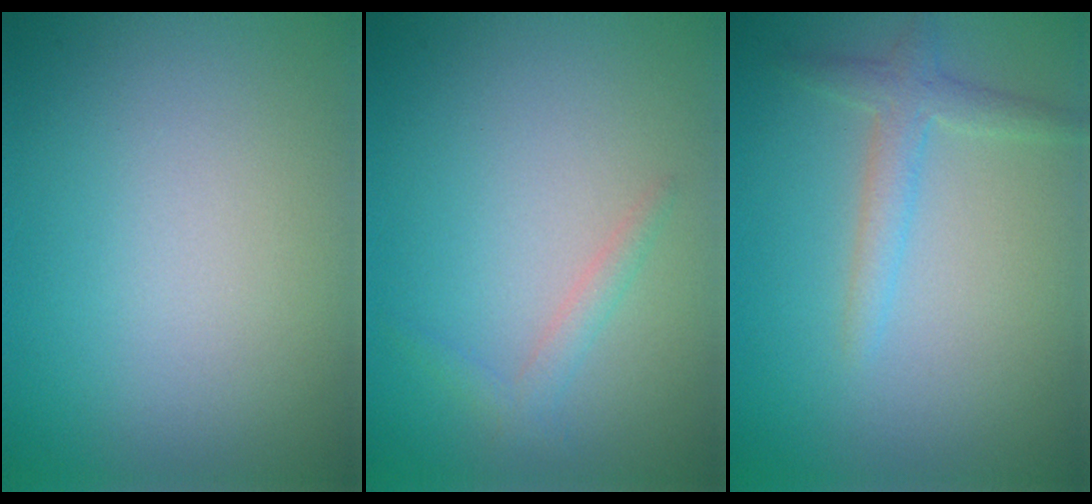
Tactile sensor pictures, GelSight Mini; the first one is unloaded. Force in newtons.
{"total": 1.3, "press": 1.3, "slide": 0.0}
{"total": 2.2, "press": 2.2, "slide": 0.1}